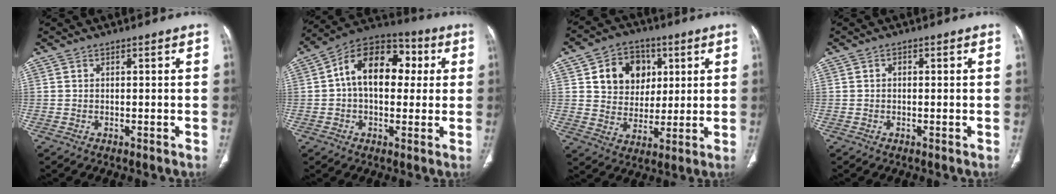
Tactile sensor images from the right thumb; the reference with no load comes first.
{"total": 16.0, "force": [2.5, 10.3, 11.9], "torque": [-0.154, 0.032, 0.028]}
{"total": 12.4, "force": [4.1, 10.1, 5.9], "torque": [-0.049, -0.009, 0.072]}
{"total": 0.8, "force": [0.0, 0.5, 0.6], "torque": [-0.006, 0.002, -0.003]}